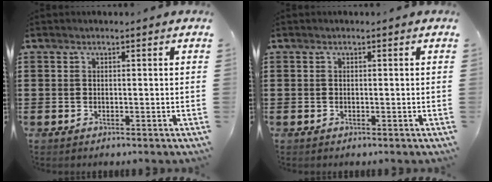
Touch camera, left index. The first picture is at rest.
{"total": 0.0}